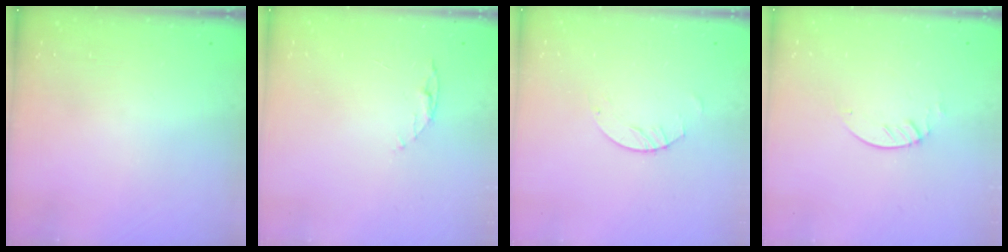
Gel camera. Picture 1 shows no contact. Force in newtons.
{"total": 3.9, "press": 3.9, "slide": 0.4}
{"total": 2.5, "press": 2.5, "slide": 0.1}
{"total": 2.3, "press": 2.3, "slide": 0.2}